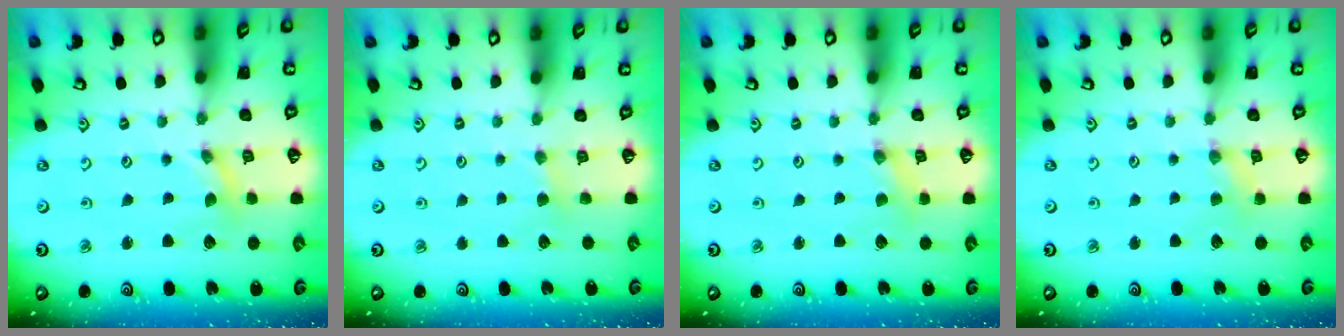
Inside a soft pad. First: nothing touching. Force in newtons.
{"total": 3.2, "press": 3.1, "slide": 0.5}
{"total": 1.5, "press": 1.5, "slide": 0.1}
{"total": 2.0, "press": 1.9, "slide": 0.3}